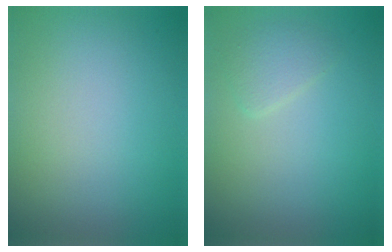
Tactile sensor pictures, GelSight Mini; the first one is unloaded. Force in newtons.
{"total": 1.5, "press": 1.5, "slide": 0.1}